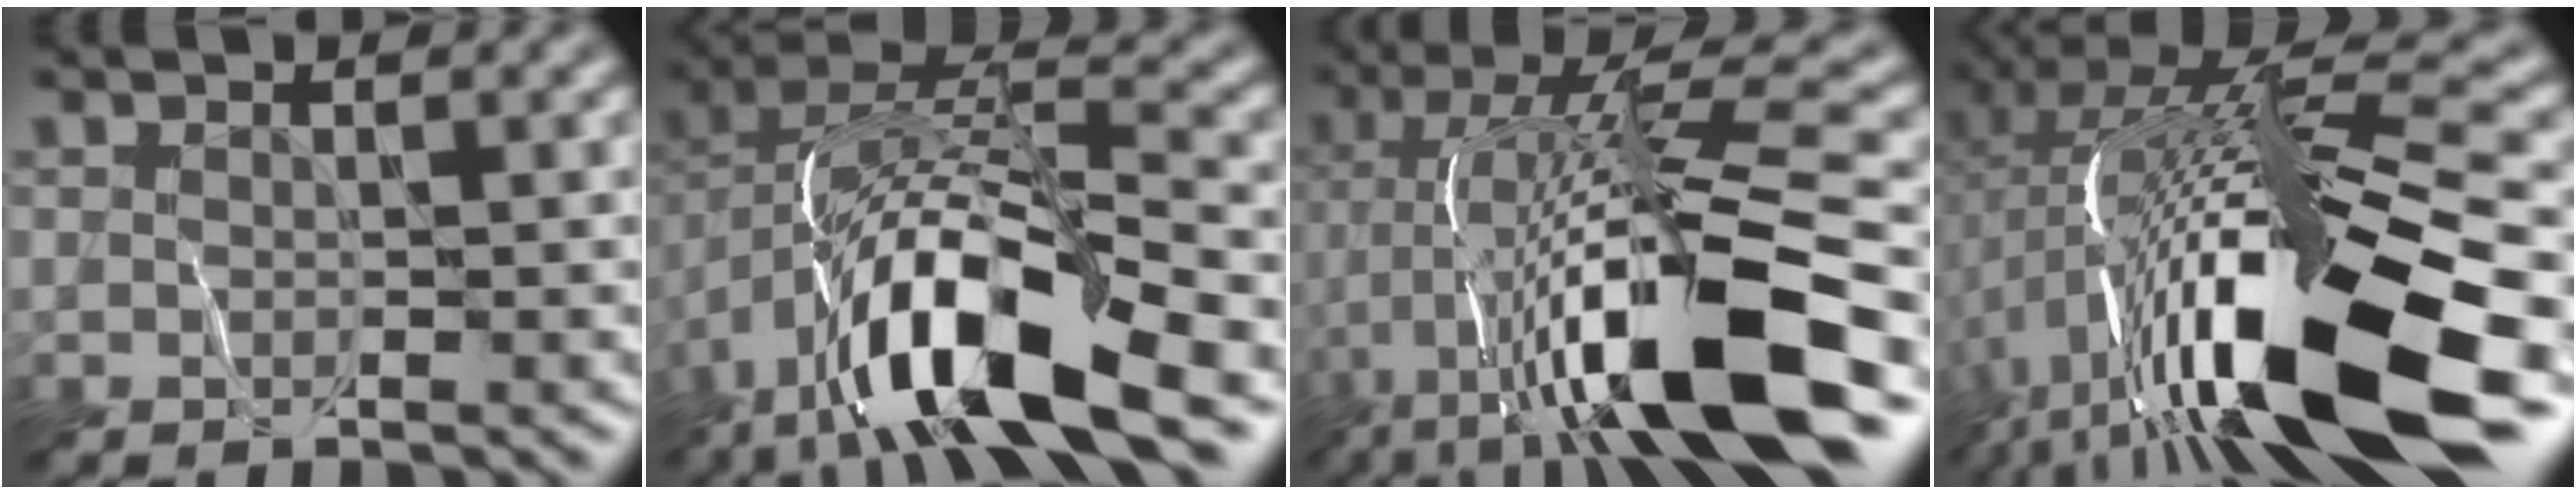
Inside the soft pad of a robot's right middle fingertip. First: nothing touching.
{"total": 14.0, "force": [-5.9, 5.2, 11.6], "torque": [-0.220, 0.001, -0.104]}
{"total": 14.5, "force": [-4.9, 3.3, 13.2], "torque": [-0.217, 0.019, -0.076]}
{"total": 18.4, "force": [-3.5, 5.5, 17.3], "torque": [-0.301, 0.019, -0.065]}